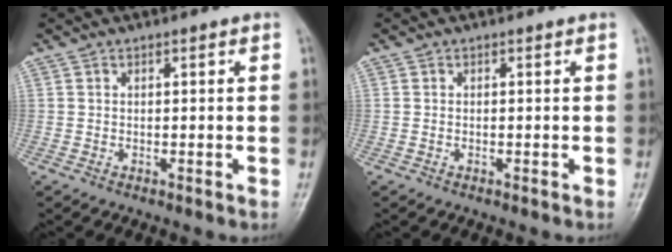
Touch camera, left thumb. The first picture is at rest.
{"total": 0.0}